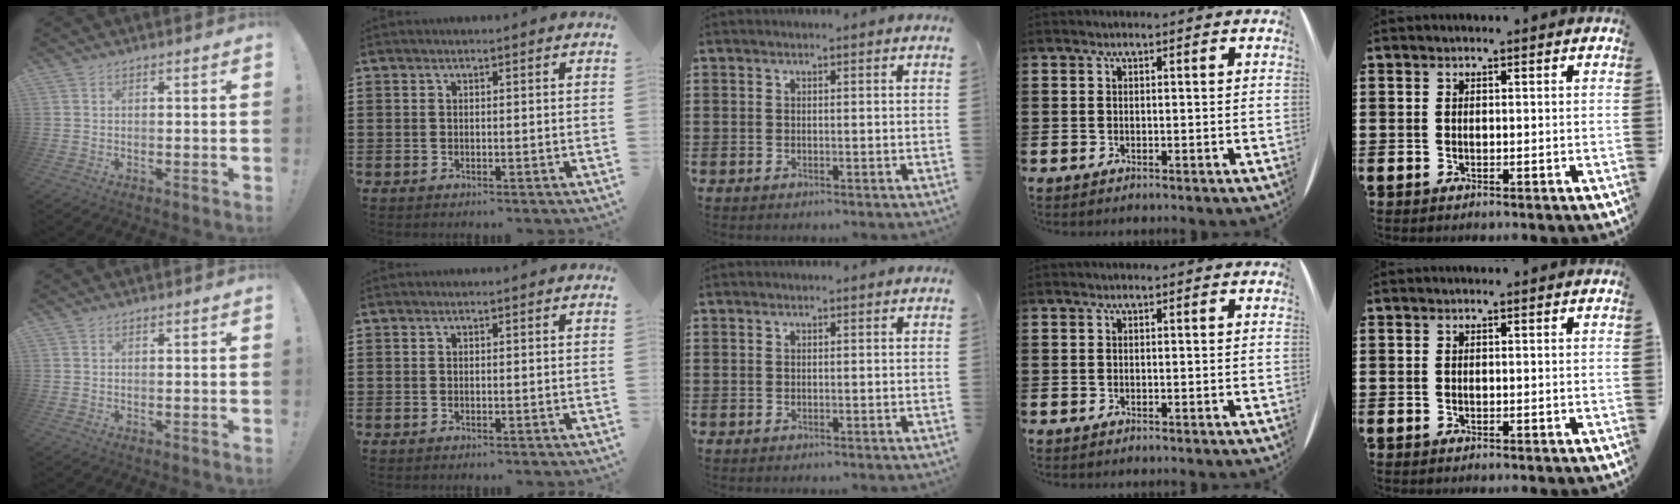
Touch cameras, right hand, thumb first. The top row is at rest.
{}